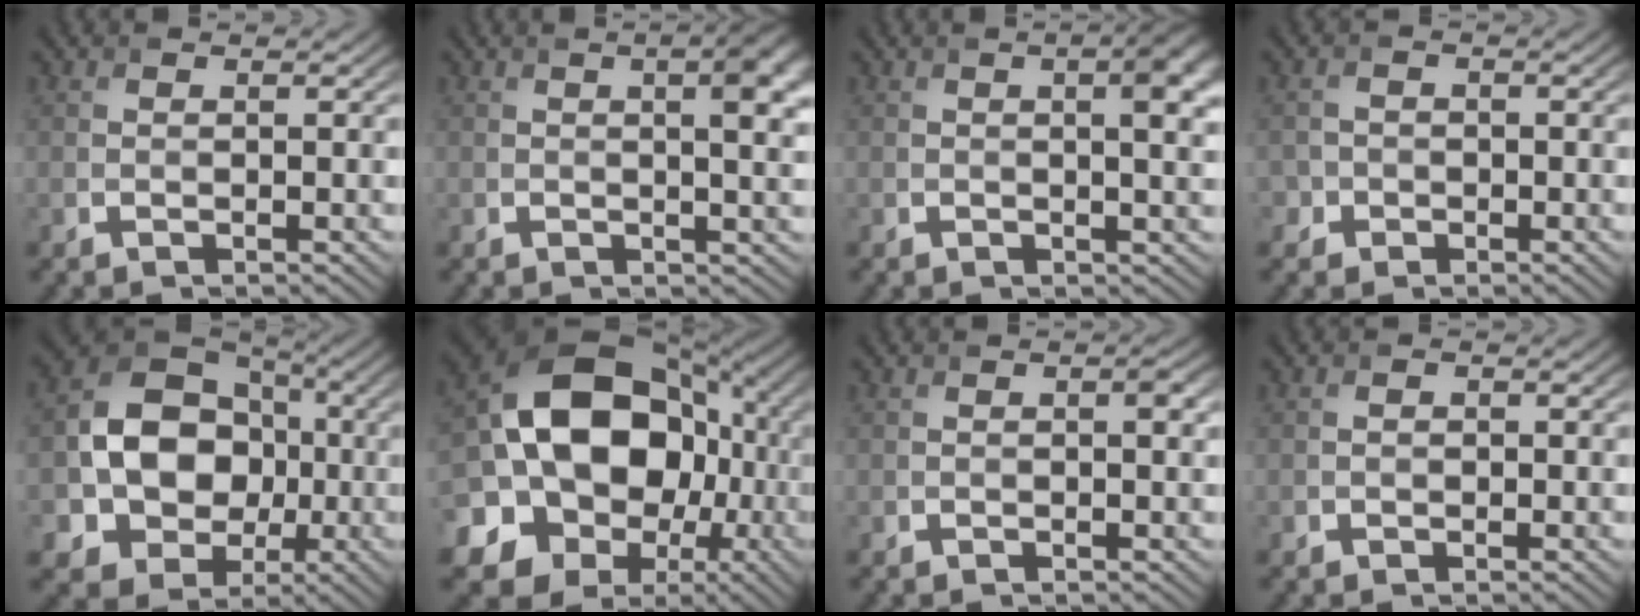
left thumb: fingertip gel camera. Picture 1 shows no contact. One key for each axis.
{"total": 5.9, "fx": 1.3, "fy": 2.1, "fz": 5.4, "tx": -0.067, "ty": 0.009, "tz": 0.020}
{"total": 5.2, "fx": 1.0, "fy": 1.8, "fz": 4.7, "tx": -0.062, "ty": 0.005, "tz": 0.018}
{"total": 2.5, "fx": -1.2, "fy": 2.1, "fz": 0.3, "tx": 0.000, "ty": 0.001, "tz": -0.031}
{"total": 13.7, "fx": -1.9, "fy": 11.0, "fz": 7.8, "tx": -0.151, "ty": -0.010, "tz": -0.045}
{"total": 21.8, "fx": -0.7, "fy": 18.1, "fz": 12.1, "tx": -0.246, "ty": -0.021, "tz": -0.028}
{"total": 1.4, "fx": -0.2, "fy": 0.7, "fz": 1.2, "tx": -0.017, "ty": 0.002, "tz": -0.005}
{"total": 0.9, "fx": -0.6, "fy": 0.6, "fz": 0.2, "tx": -0.005, "ty": -0.001, "tz": -0.017}